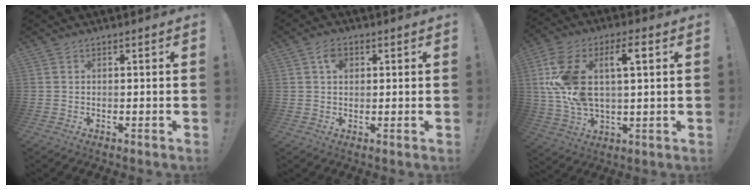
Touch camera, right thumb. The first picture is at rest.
{"total": 4.0, "force": [1.3, 3.0, 2.3], "torque": [-0.028, 0.001, 0.020]}
{"total": 16.4, "force": [4.4, 8.6, 13.2], "torque": [-0.261, 0.001, 0.073]}